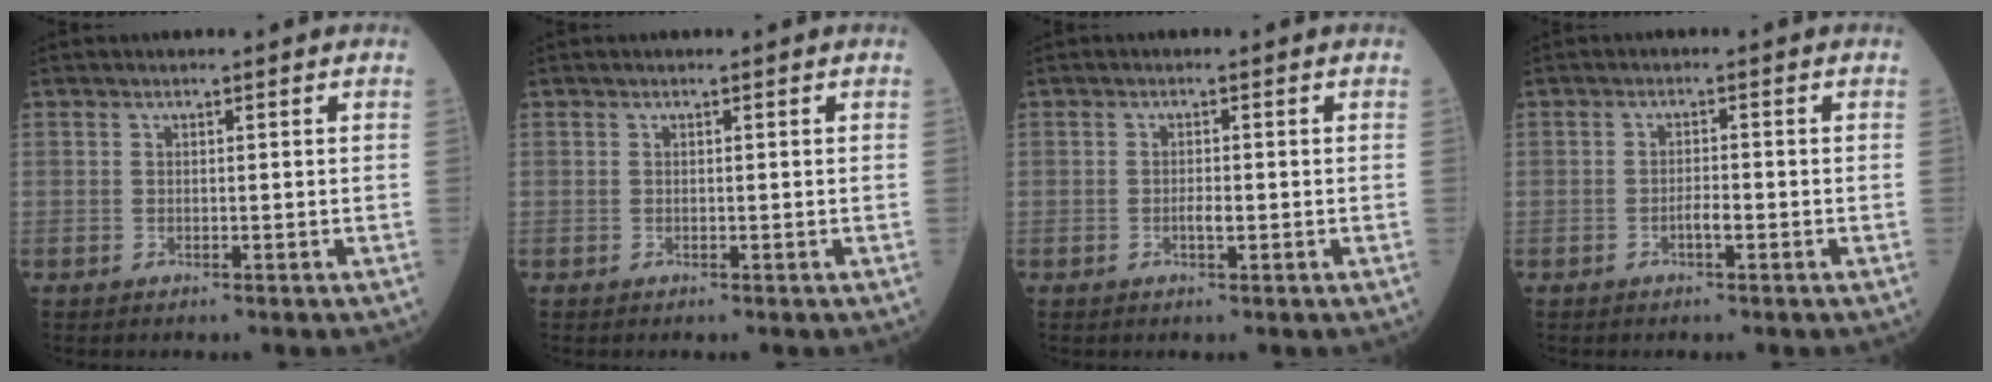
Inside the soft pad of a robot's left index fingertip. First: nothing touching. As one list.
[{"total": 0.0}, {"total": 1.3, "force": [-0.4, 0.3, 1.2], "torque": [-0.025, 0.001, -0.007]}, {"total": 2.0, "force": [-1.0, 0.4, 1.7], "torque": [-0.029, 0.003, -0.018]}]